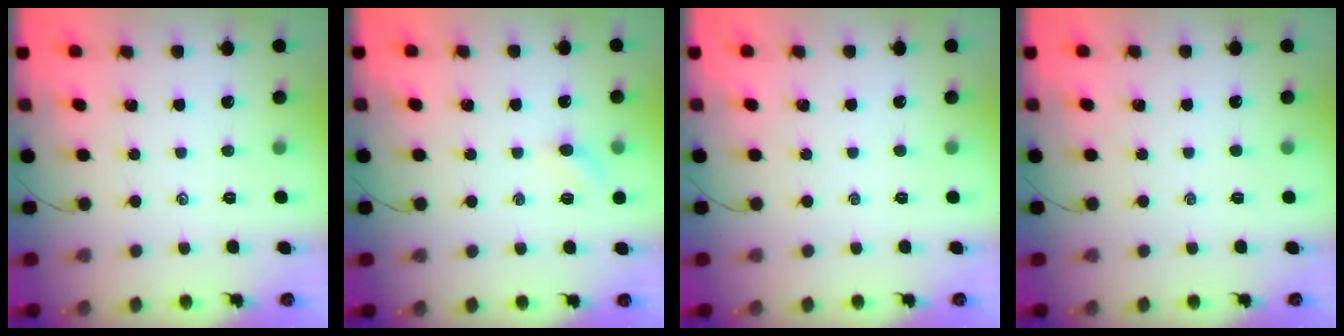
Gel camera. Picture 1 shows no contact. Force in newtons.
{"total": 3.5, "press": 3.3, "slide": 1.2}
{"total": 0.0}
{"total": 0.0}